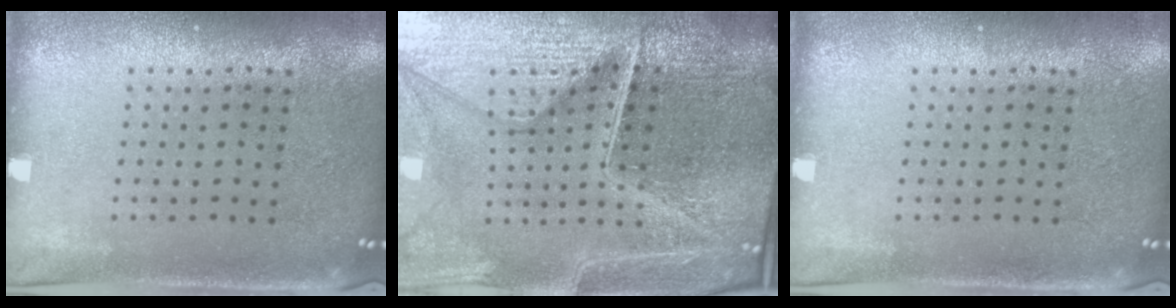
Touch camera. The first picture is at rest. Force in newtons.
{"total": 6.8, "press": 6.0, "slide": 3.2}
{"total": 0.0}